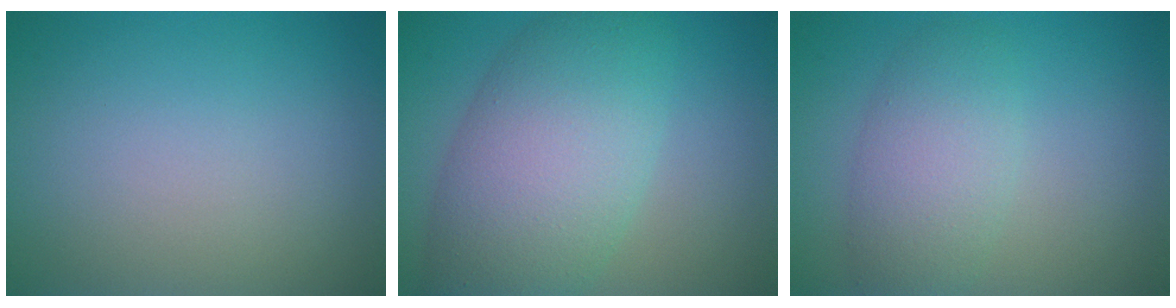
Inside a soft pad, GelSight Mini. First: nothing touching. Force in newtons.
{"total": 9.4, "press": 9.4, "slide": 0.3}
{"total": 4.1, "press": 4.1, "slide": 0.2}